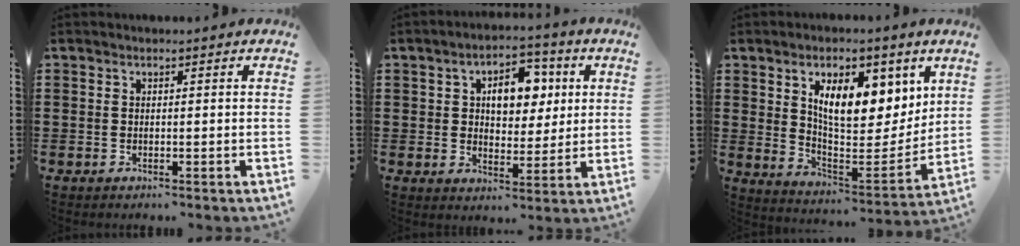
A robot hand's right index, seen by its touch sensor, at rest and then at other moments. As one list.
[{"total": 7.2, "force": [2.2, 4.7, 5.1], "torque": [-0.084, 0.007, 0.028]}, {"total": 10.7, "force": [5.9, 5.1, 7.3], "torque": [-0.118, -0.026, 0.099]}]